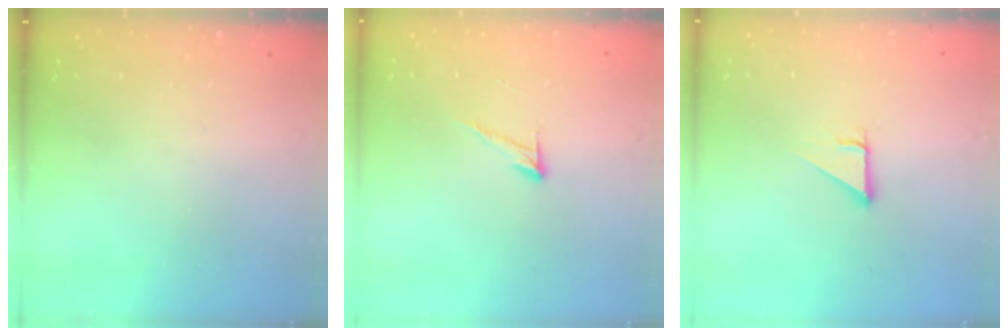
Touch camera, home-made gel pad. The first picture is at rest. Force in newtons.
{"total": 7.1, "press": 7.0, "slide": 0.4}
{"total": 2.7, "press": 2.7, "slide": 0.3}